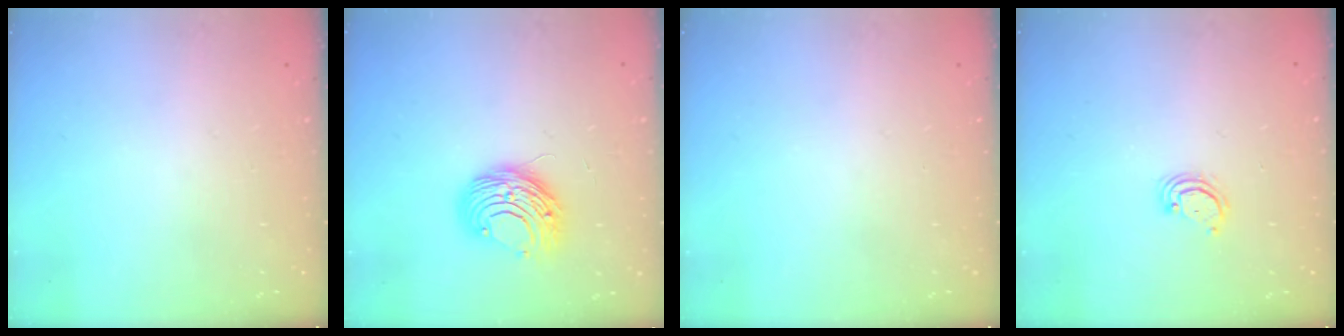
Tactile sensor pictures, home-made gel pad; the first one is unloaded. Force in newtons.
{"total": 9.1, "press": 9.1, "slide": 0.5}
{"total": 0.0}
{"total": 2.9, "press": 2.9, "slide": 0.2}